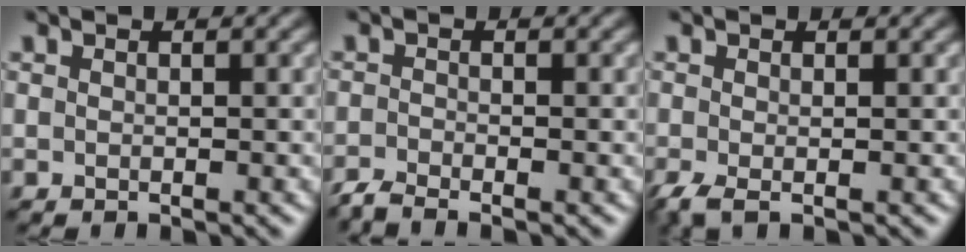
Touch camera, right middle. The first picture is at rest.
{"total": 2.0, "force": [-1.7, 0.3, 0.9], "torque": [-0.020, -0.011, -0.043]}
{"total": 1.8, "force": [-0.9, 0.5, 1.5], "torque": [-0.041, -0.010, -0.023]}